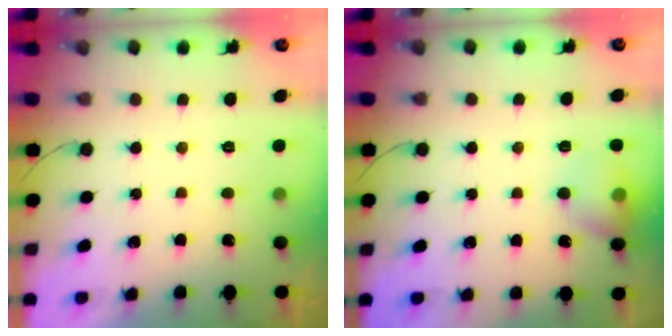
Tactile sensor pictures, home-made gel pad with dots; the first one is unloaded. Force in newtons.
{"total": 8.7, "press": 8.5, "slide": 1.4}